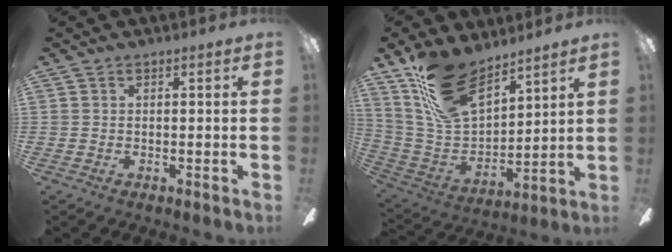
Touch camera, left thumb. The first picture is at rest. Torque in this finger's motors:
{"motor_torque": [0.37, 0.23, 1.14, -1.63, 0.10]}